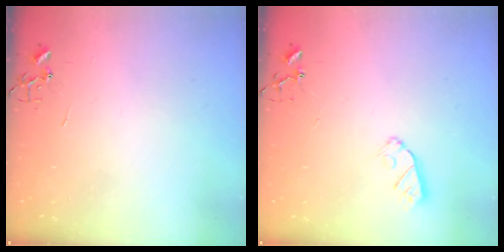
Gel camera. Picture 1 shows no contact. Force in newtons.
{"total": 5.5, "press": 5.4, "slide": 0.8}